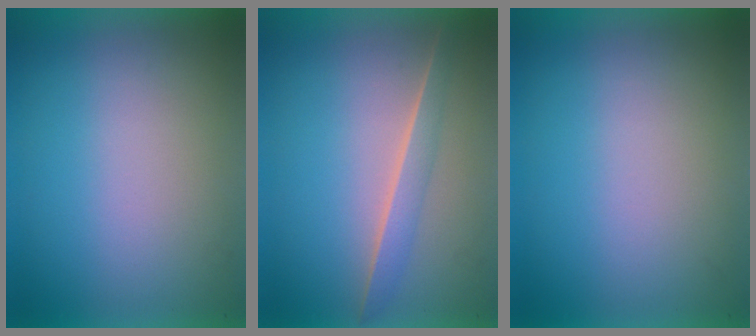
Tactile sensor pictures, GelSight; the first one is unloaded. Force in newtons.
{"total": 1.7}
{"total": 0.0}